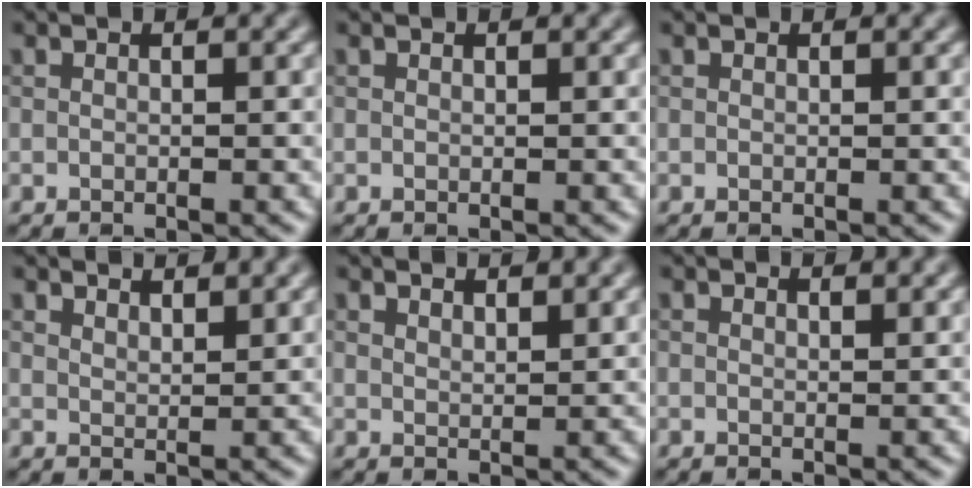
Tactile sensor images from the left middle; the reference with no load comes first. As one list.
[{"total": 0.0}, {"total": 0.0}, {"total": 3.6, "force": [3.3, 0.9, 1.3], "torque": [-0.007, 0.007, 0.038]}, {"total": 2.4, "force": [2.2, 0.5, 0.9], "torque": [-0.009, 0.007, 0.031]}, {"total": 1.4, "force": [1.3, 0.3, 0.6], "torque": [-0.008, 0.001, 0.016]}]